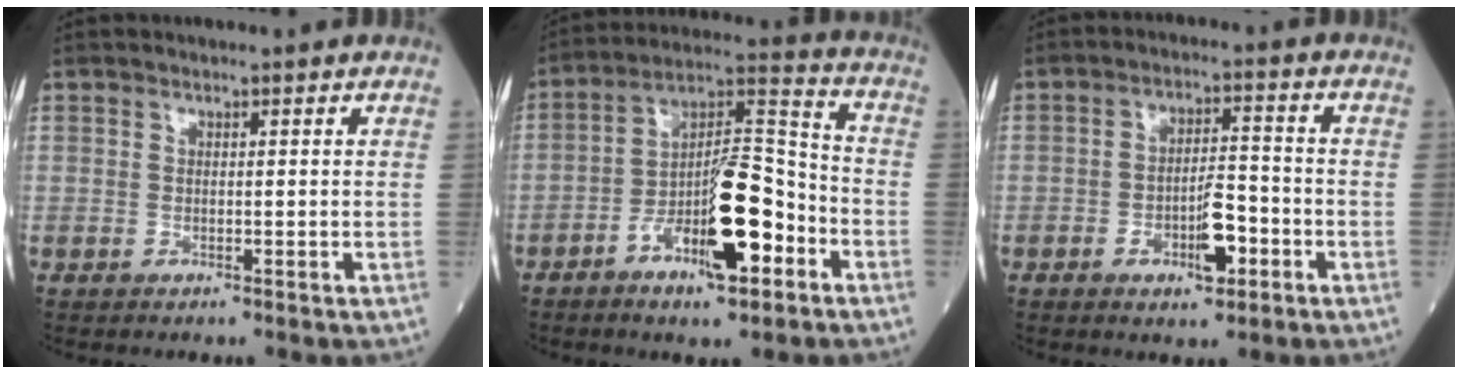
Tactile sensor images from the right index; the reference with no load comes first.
{"total": 14.7, "force": [-5.9, 3.6, 13.0], "torque": [-0.229, 0.009, -0.097]}
{"total": 6.7, "force": [-2.6, 2.1, 5.8], "torque": [-0.101, 0.006, -0.041]}